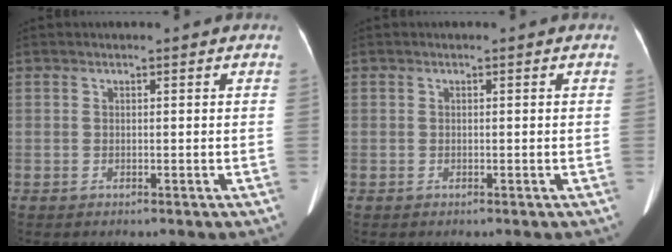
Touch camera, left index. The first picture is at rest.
{"total": 0.0}